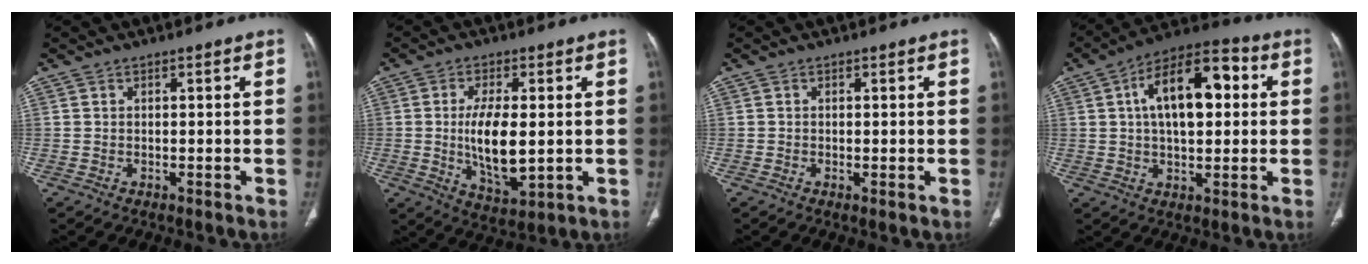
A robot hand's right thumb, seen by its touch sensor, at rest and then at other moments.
{"total": 10.8, "force": [-0.2, 4.5, 9.8], "torque": [-0.174, -0.020, 0.006]}
{"total": 0.6, "force": [-0.1, 0.1, 0.6], "torque": [-0.018, -0.004, -0.003]}
{"total": 16.0, "force": [3.2, 8.1, 13.4], "torque": [-0.197, 0.020, 0.044]}